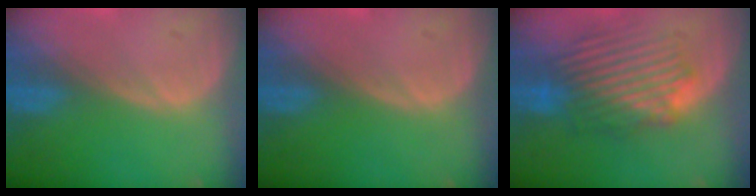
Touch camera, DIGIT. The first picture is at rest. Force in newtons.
{"total": 0.0}
{"total": 8.5, "press": 8.1, "slide": 2.5}